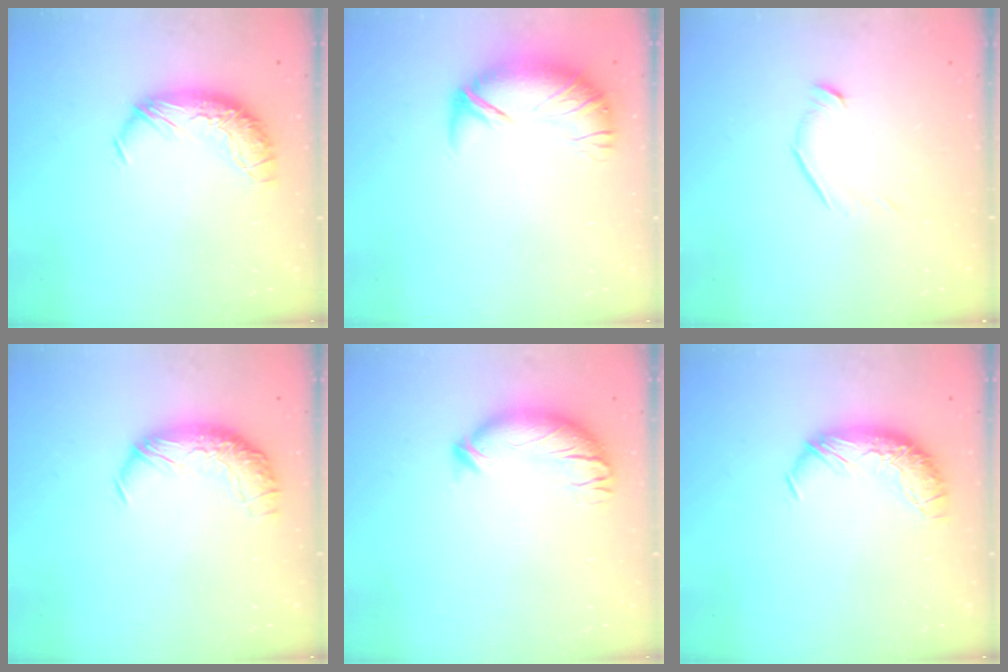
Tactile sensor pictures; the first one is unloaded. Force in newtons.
{"total": 3.7, "press": 3.0, "slide": 2.2}
{"total": 6.1, "press": 6.1, "slide": 1.0}
{"total": 2.4, "press": 0.9, "slide": 2.2}
{"total": 3.4, "press": 3.1, "slide": 1.3}
{"total": 0.0}